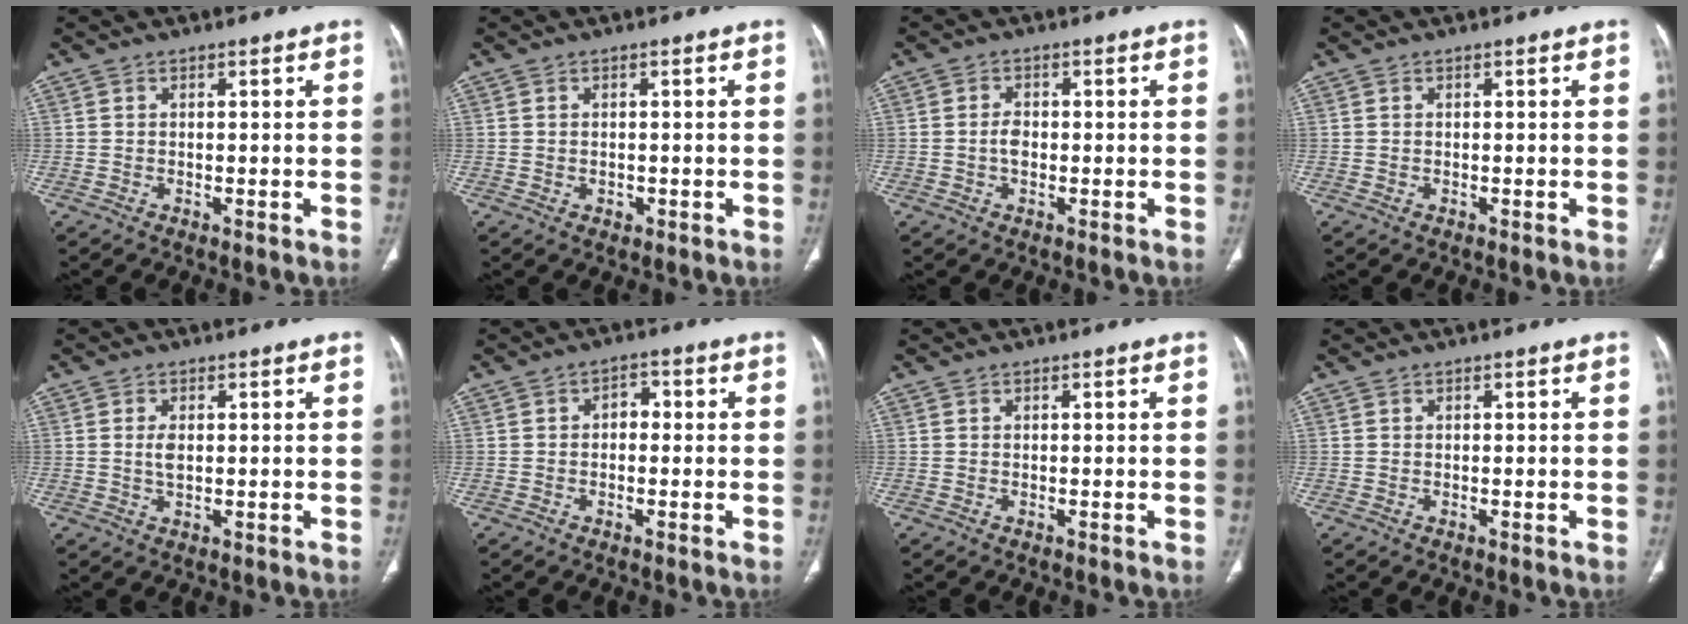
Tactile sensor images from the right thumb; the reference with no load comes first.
{"total": 1.2, "force": [-0.2, 1.0, 0.7], "torque": [-0.013, 0.003, 0.001]}
{"total": 2.6, "force": [-0.5, 1.8, 1.9], "torque": [-0.032, 0.008, -0.012]}
{"total": 0.0}
{"total": 2.6, "force": [0.2, 1.4, 2.2], "torque": [-0.045, -0.001, 0.005]}
{"total": 2.7, "force": [-0.3, 1.9, 1.8], "torque": [-0.013, 0.012, -0.013]}
{"total": 0.0}
{"total": 0.0}